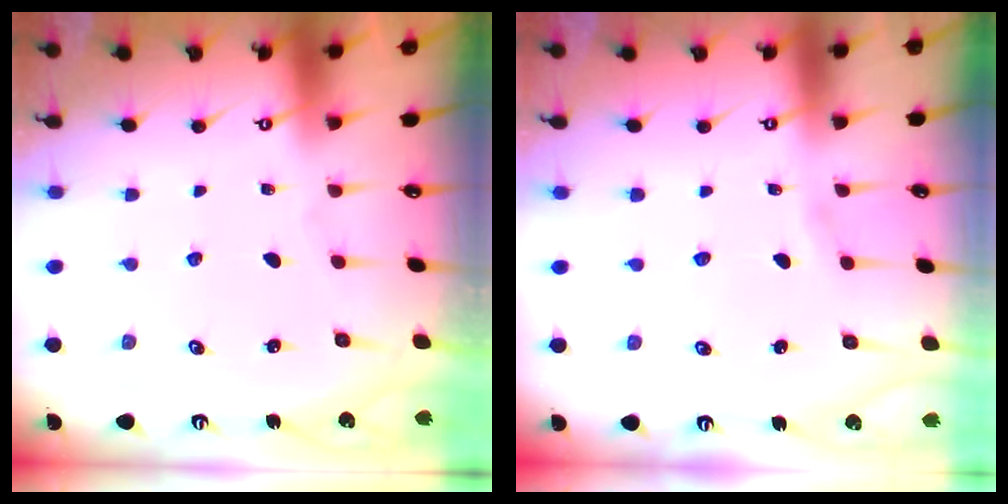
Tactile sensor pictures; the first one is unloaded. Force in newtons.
{"total": 1.3, "press": 1.3, "slide": 0.2}